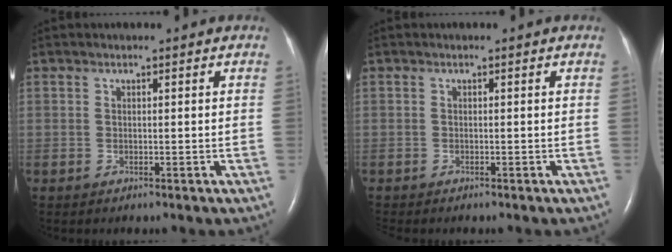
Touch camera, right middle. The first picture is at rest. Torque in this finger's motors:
{"motor_torque": [0.52, -0.72, -0.03, 0.01]}